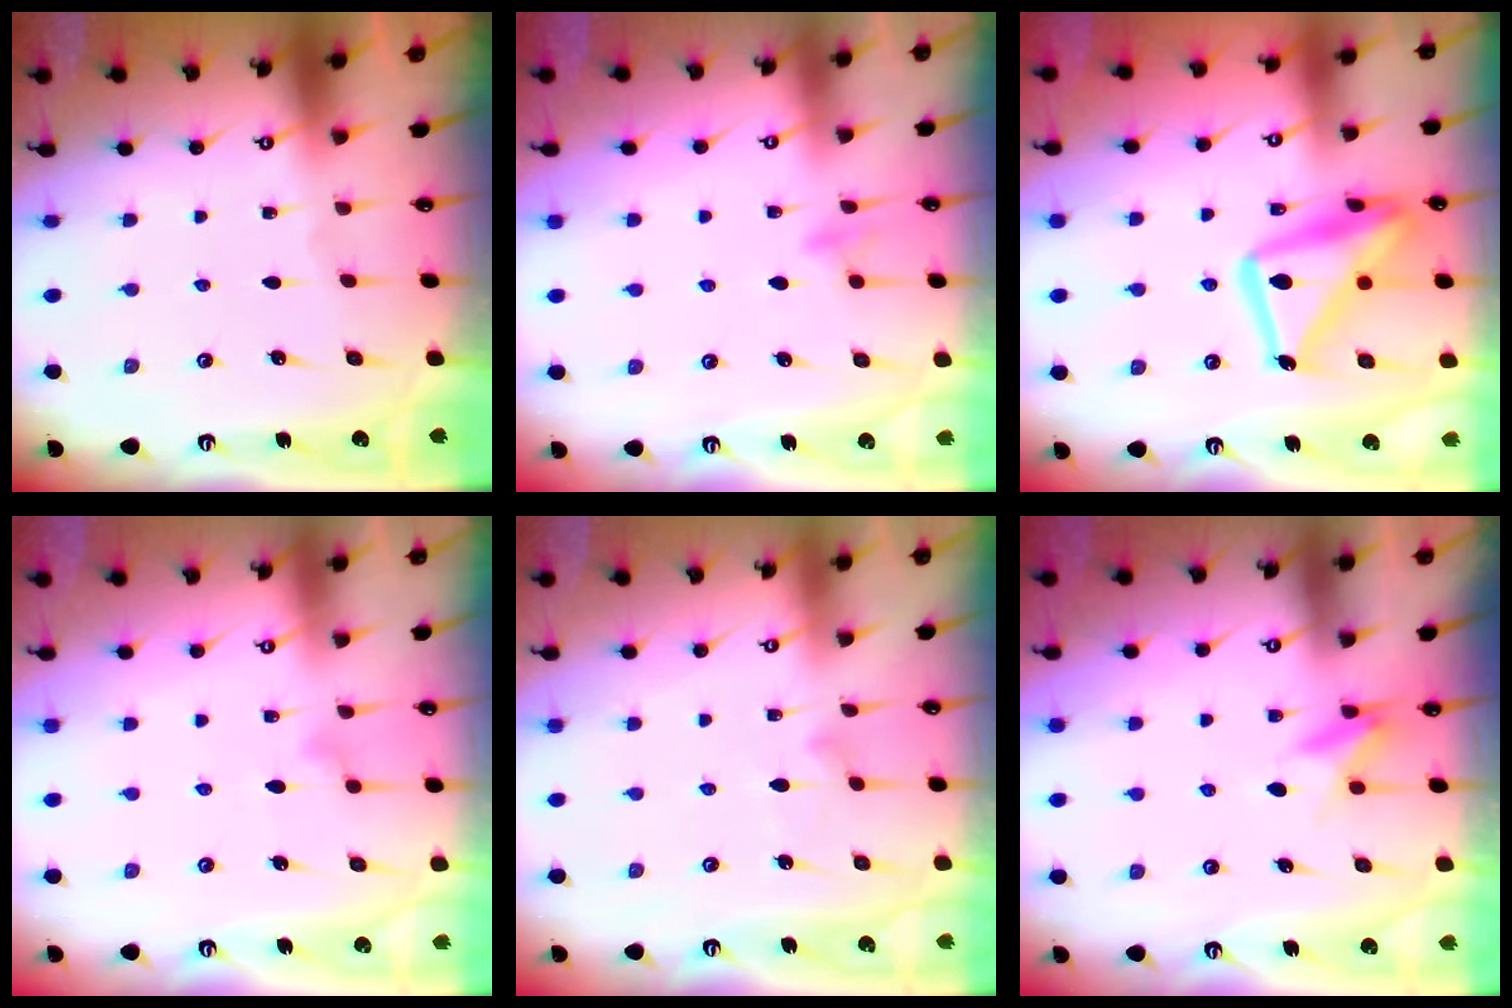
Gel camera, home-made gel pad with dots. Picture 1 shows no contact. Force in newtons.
{"total": 6.9, "press": 6.9, "slide": 0.5}
{"total": 19.0, "press": 18.9, "slide": 1.4}
{"total": 9.1, "press": 9.1, "slide": 0.5}
{"total": 8.1, "press": 8.0, "slide": 0.4}
{"total": 8.5, "press": 8.4, "slide": 1.1}